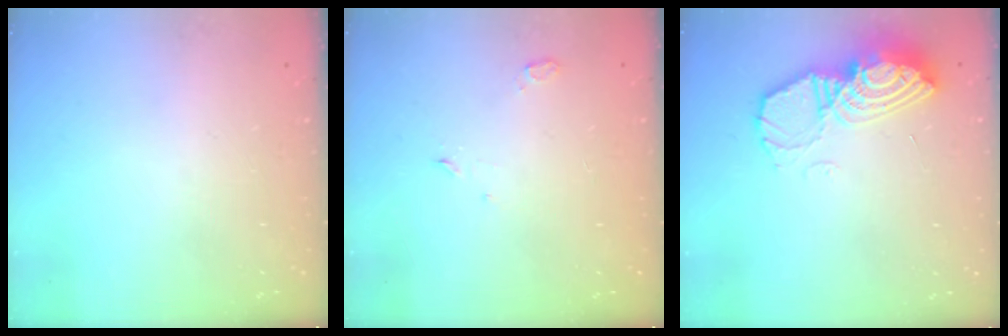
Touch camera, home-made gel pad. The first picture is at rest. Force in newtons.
{"total": 2.7, "press": 2.6, "slide": 0.8}
{"total": 12.9, "press": 12.9, "slide": 1.1}